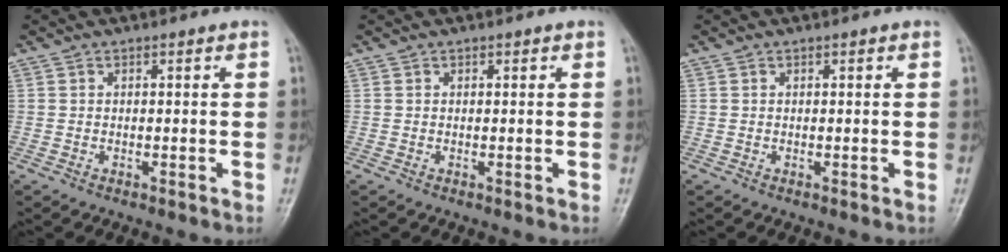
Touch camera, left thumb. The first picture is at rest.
{"total": 0.0}
{"total": 0.0}